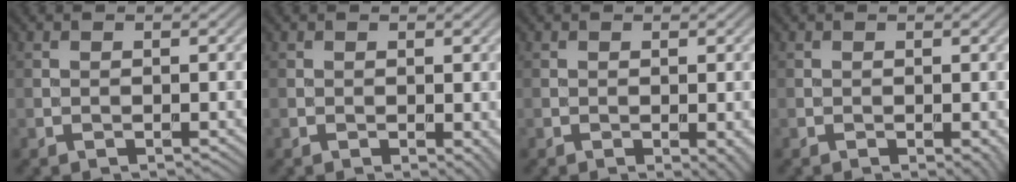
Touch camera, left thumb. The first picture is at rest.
{"total": 1.0, "force": [-0.1, 0.6, 0.7], "torque": [-0.005, -0.004, 0.000]}
{"total": 1.5, "force": [-0.4, 0.4, 1.4], "torque": [-0.016, -0.005, -0.005]}
{"total": 0.7, "force": [-0.2, 0.3, 0.6], "torque": [-0.007, -0.004, -0.003]}